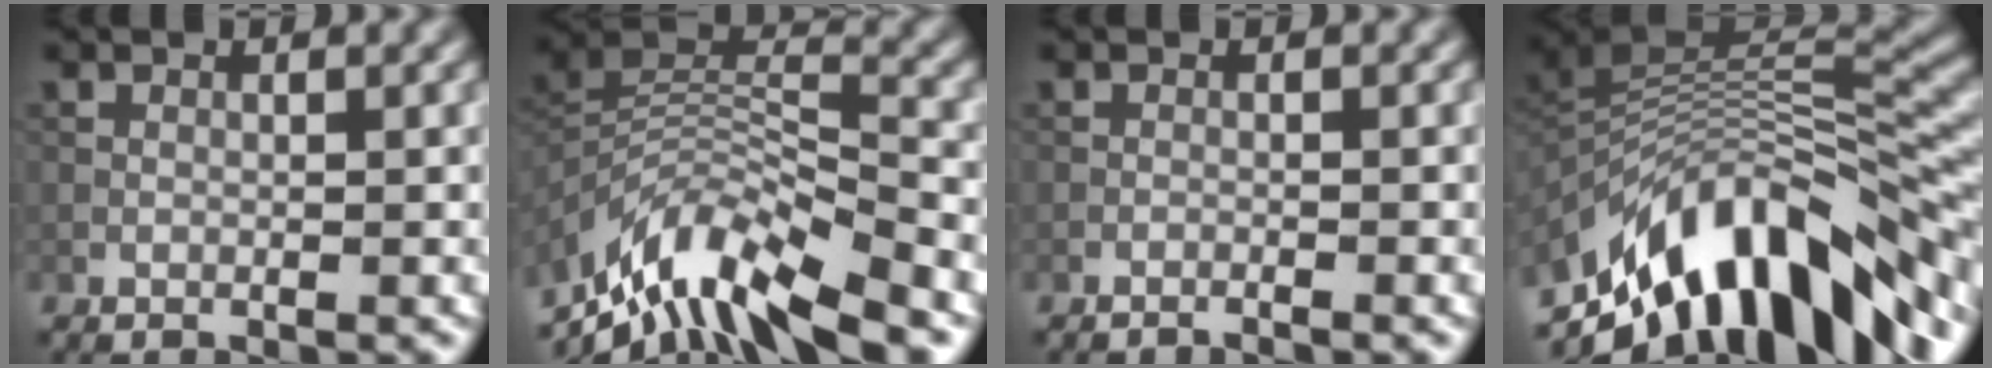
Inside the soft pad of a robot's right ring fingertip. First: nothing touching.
{"total": 10.4, "force": [-7.9, 3.2, 6.0], "torque": [-0.119, 0.005, -0.151]}
{"total": 1.0, "force": [-0.9, 0.0, 0.4], "torque": [-0.008, 0.002, -0.020]}
{"total": 13.2, "force": [-7.1, 5.5, 9.6], "torque": [-0.164, 0.031, -0.127]}